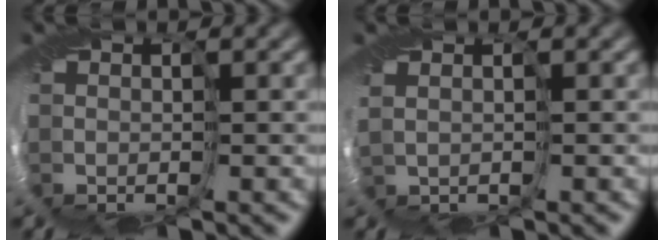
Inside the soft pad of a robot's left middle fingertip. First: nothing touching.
{"total": 0.6, "force": [-0.1, 0.2, 0.5], "torque": [-0.017, -0.005, -0.001]}